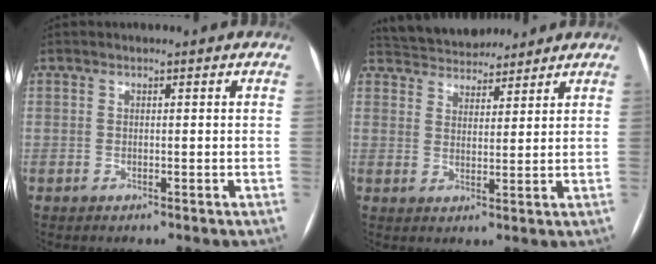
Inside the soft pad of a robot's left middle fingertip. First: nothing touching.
{"total": 10.0, "force": [9.3, 3.0, 2.2], "torque": [-0.033, 0.020, 0.149]}